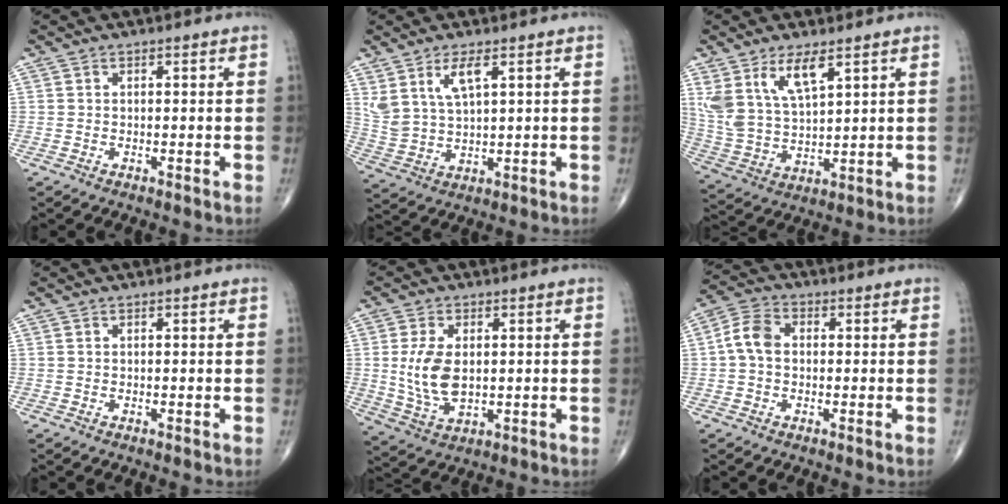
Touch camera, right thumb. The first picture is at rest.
{"total": 7.2, "force": [3.7, 2.6, 5.6], "torque": [-0.115, -0.018, 0.084]}
{"total": 11.0, "force": [6.1, 4.3, 8.1], "torque": [-0.164, -0.025, 0.132]}
{"total": 0.0}
{"total": 9.3, "force": [0.6, 5.3, 7.6], "torque": [-0.151, -0.011, 0.022]}
{"total": 5.8, "force": [0.0, 4.2, 4.0], "torque": [-0.077, 0.020, -0.009]}